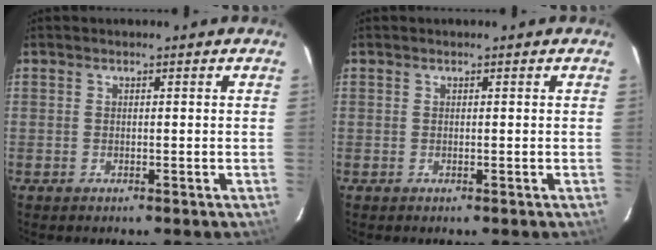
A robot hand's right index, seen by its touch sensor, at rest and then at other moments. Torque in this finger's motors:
{"motor_torque": [0.00, 0.00, 0.03, 0.00]}